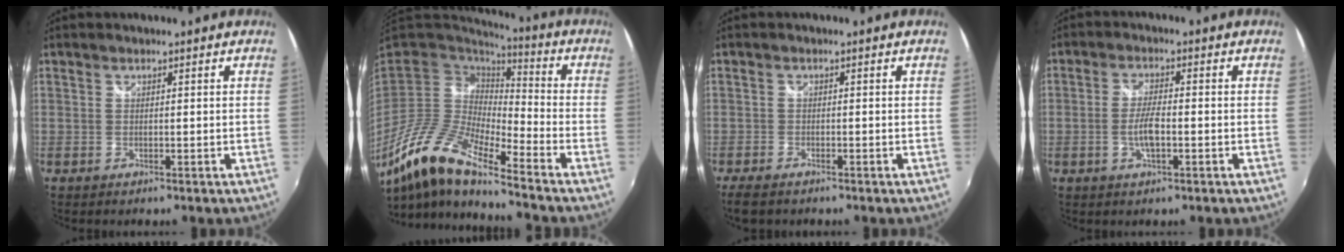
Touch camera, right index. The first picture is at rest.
{"total": 15.5, "force": [-11.3, 2.7, 10.3], "torque": [-0.191, -0.019, -0.230]}
{"total": 5.0, "force": [-3.8, 1.8, 2.5], "torque": [-0.063, -0.023, -0.072]}
{"total": 4.6, "force": [-1.3, 1.4, 4.2], "torque": [-0.086, -0.002, -0.024]}